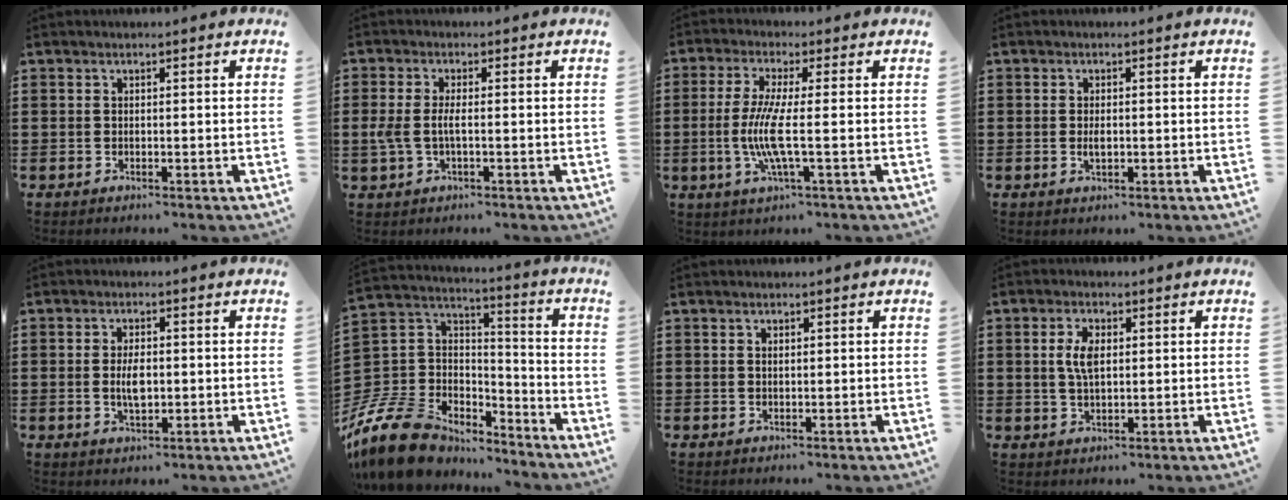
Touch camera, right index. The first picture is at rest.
{"total": 3.2, "force": [-0.6, 1.2, 2.9], "torque": [-0.083, -0.011, -0.020]}
{"total": 7.5, "force": [-1.1, 0.4, 7.4], "torque": [-0.166, -0.024, -0.030]}
{"total": 1.6, "force": [-0.1, 0.7, 1.4], "torque": [-0.027, 0.002, -0.002]}
{"total": 3.9, "force": [-0.2, 1.7, 3.5], "torque": [-0.067, 0.001, -0.003]}
{"total": 13.2, "force": [-10.5, 6.6, 4.6], "torque": [-0.133, 0.026, -0.202]}
{"total": 0.7, "force": [0.2, 0.3, 0.6], "torque": [-0.013, 0.001, 0.003]}
{"total": 4.7, "force": [0.8, 2.2, 4.0], "torque": [-0.084, 0.010, 0.011]}